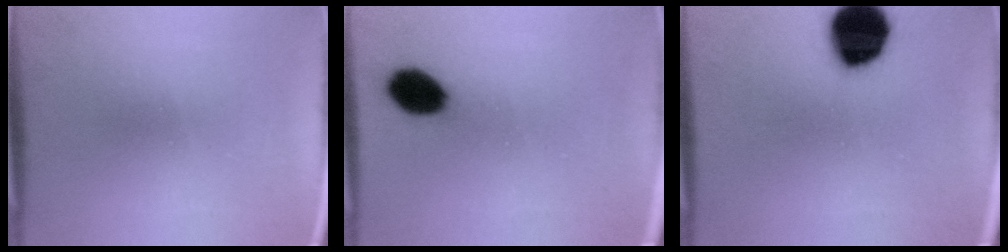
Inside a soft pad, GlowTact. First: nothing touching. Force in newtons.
{"total": 8.2}
{"total": 15.9}